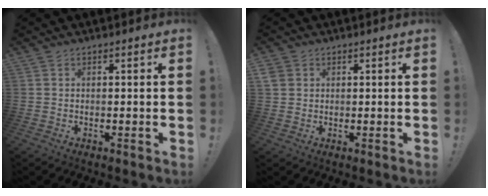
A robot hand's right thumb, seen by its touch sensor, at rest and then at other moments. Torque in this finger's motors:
{"motor_torque": [1.02, 0.00, 0.45, -0.16, -0.45]}